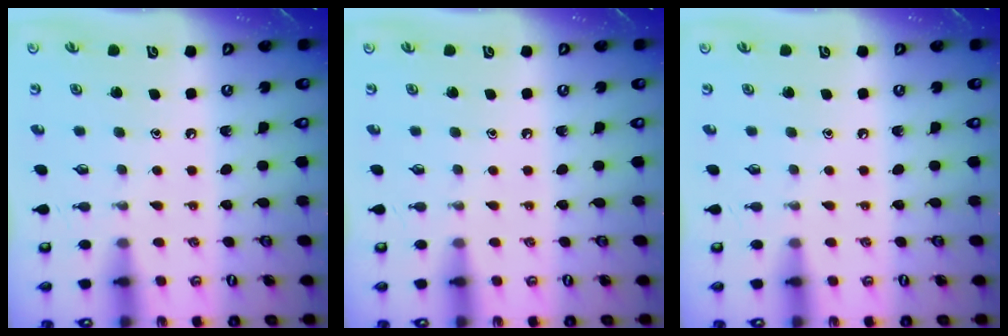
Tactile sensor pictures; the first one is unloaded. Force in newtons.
{"total": 0.0}
{"total": 0.0}